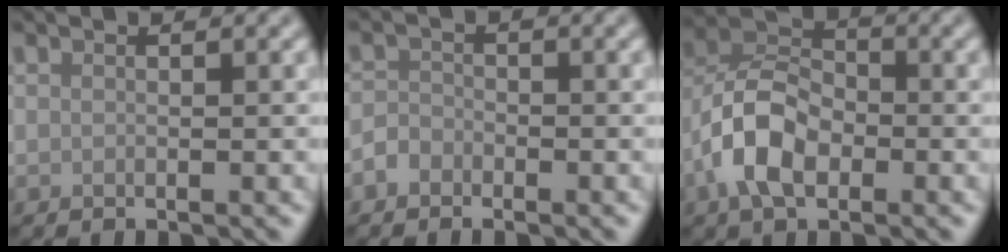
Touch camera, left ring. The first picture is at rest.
{"total": 1.5, "force": [-1.0, 1.0, 0.3], "torque": [-0.002, 0.003, -0.024]}
{"total": 6.5, "force": [-2.5, 4.0, 4.6], "torque": [-0.090, 0.009, -0.056]}